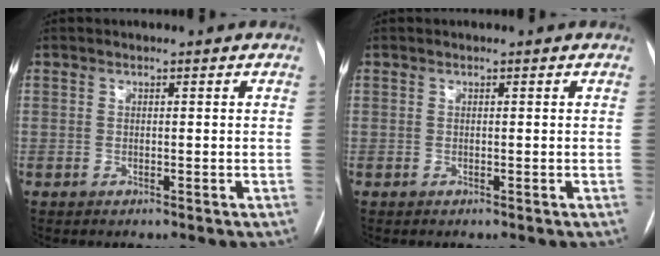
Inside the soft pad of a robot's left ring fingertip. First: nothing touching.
{"total": 0.0}